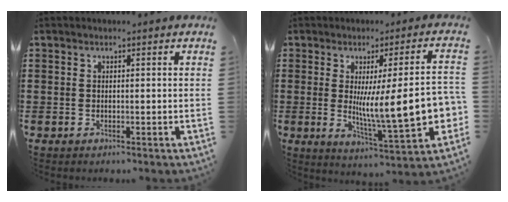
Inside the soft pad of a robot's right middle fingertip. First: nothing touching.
{"total": 13.3, "force": [-0.5, 3.0, 13.0], "torque": [-0.215, -0.023, -0.008]}